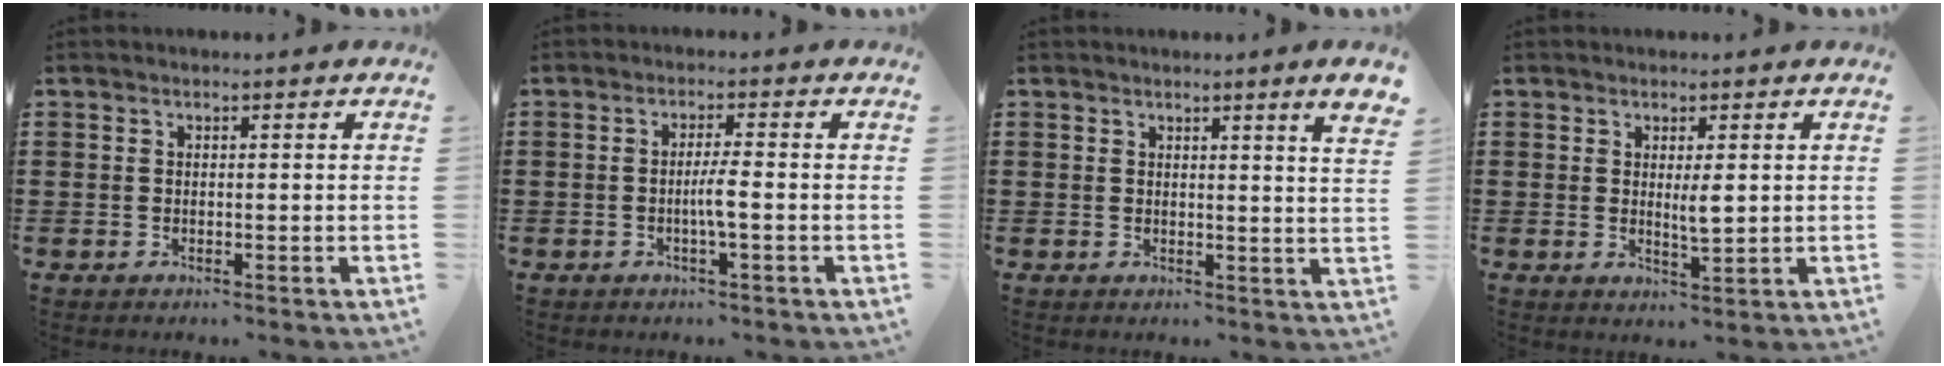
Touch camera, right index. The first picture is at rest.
{"total": 3.1, "force": [-0.7, 0.1, 3.0], "torque": [-0.054, -0.003, -0.015]}
{"total": 3.1, "force": [2.2, -0.5, 2.2], "torque": [-0.038, -0.008, 0.036]}
{"total": 3.1, "force": [0.6, 0.6, 2.9], "torque": [-0.049, -0.004, 0.007]}